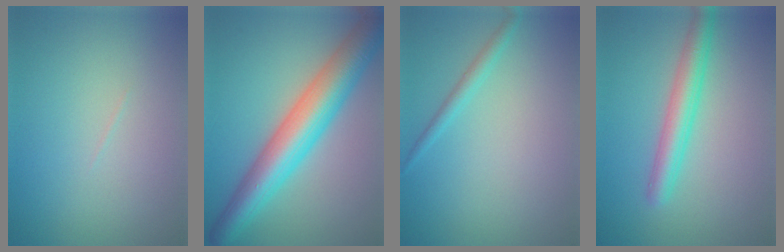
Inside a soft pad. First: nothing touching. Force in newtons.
{"total": 8.5, "press": 8.5, "slide": 0.2}
{"total": 1.3, "press": 1.3, "slide": 0.1}
{"total": 3.5, "press": 3.5, "slide": 0.1}